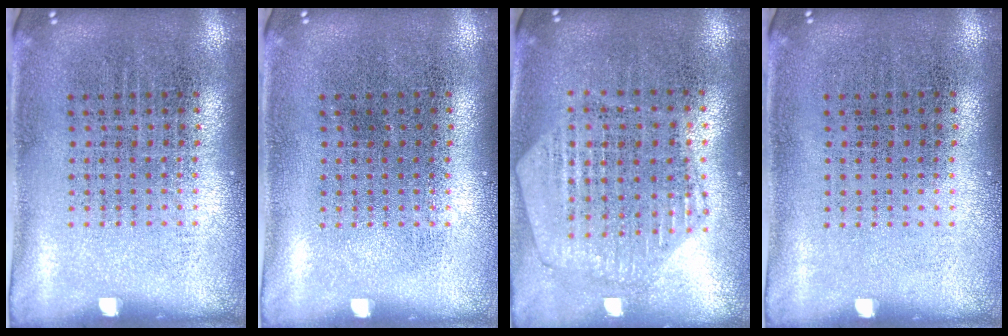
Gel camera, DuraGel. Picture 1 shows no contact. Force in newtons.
{"total": 0.0}
{"total": 1.2, "press": 1.2, "slide": 0.2}
{"total": 0.0}